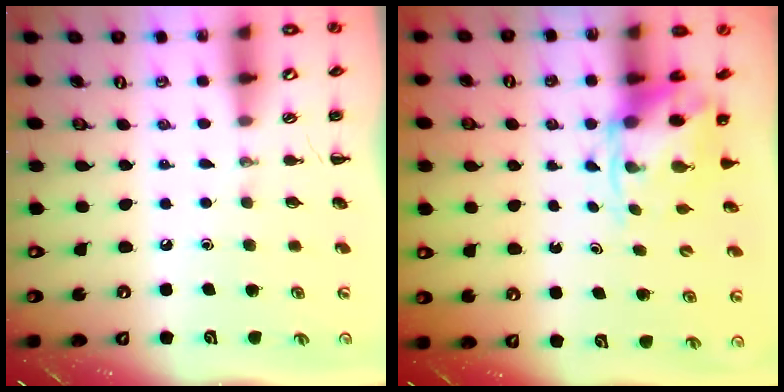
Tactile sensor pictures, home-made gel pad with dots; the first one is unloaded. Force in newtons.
{"total": 6.6, "press": 6.4, "slide": 1.4}